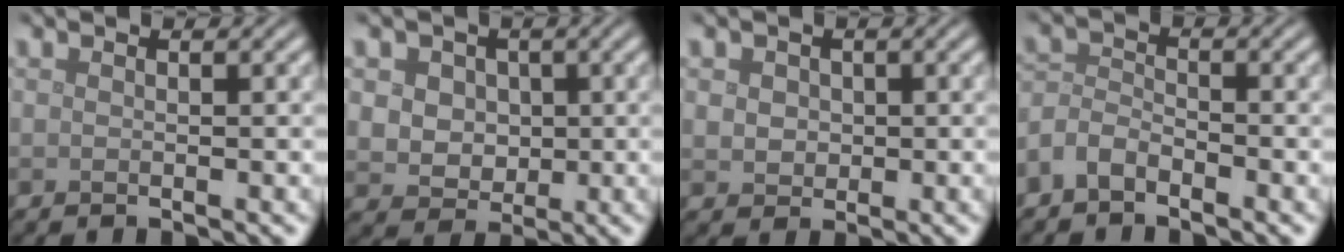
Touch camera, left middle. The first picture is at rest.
{"total": 5.8, "force": [1.6, 4.8, 2.7], "torque": [-0.051, 0.018, 0.019]}
{"total": 1.8, "force": [0.3, 1.6, 0.8], "torque": [-0.017, -0.001, 0.008]}
{"total": 2.7, "force": [-2.0, 1.4, 1.2], "torque": [-0.027, 0.006, -0.050]}